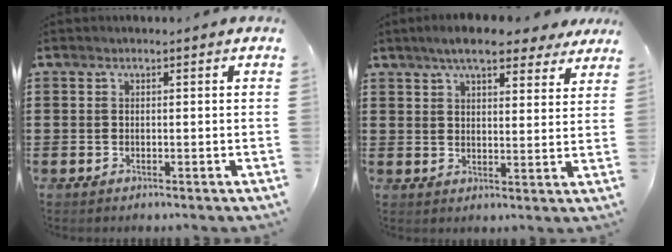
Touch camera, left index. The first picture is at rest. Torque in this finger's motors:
{"motor_torque": [2.14, 0.00, 0.77, 0.16]}